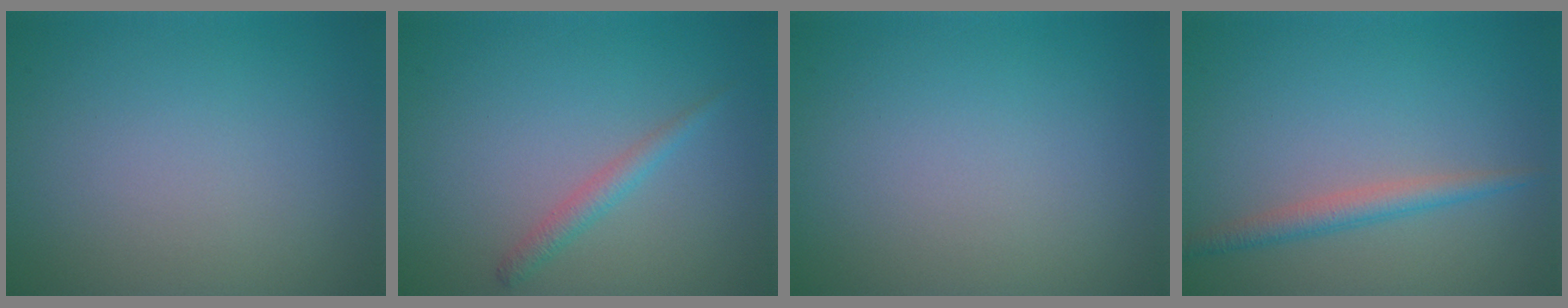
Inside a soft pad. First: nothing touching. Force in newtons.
{"total": 1.4, "press": 1.4, "slide": 0.1}
{"total": 0.0}
{"total": 2.1, "press": 2.1, "slide": 0.0}